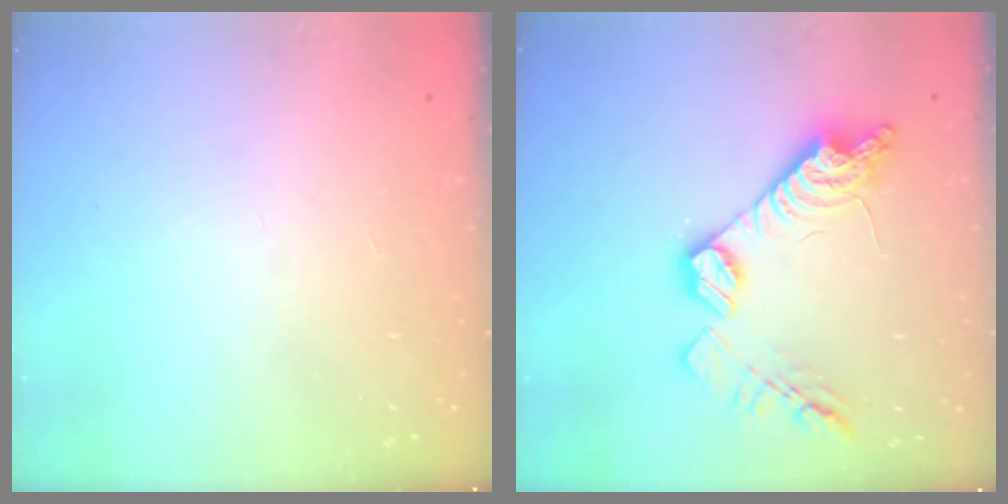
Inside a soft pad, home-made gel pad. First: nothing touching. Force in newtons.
{"total": 15.0, "press": 15.0, "slide": 0.6}